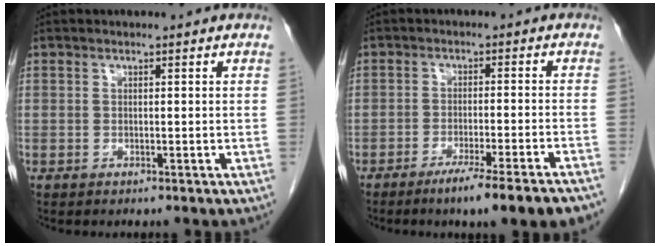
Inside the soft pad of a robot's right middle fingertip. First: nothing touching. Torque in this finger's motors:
{"motor_torque": [1.25, -0.89, 0.56, 0.11]}